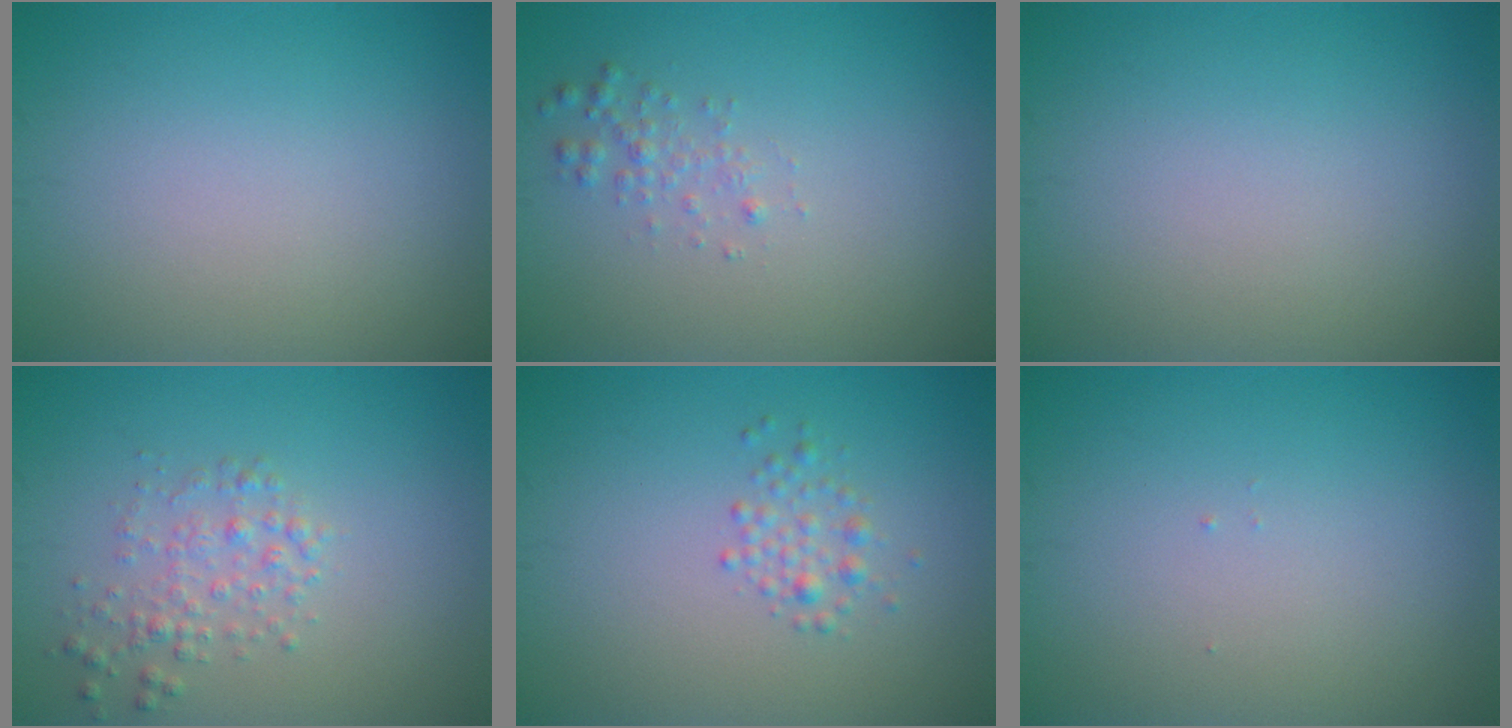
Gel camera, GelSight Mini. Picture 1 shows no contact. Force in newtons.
{"total": 1.3, "press": 1.3, "slide": 0.0}
{"total": 0.0}
{"total": 2.1, "press": 2.1, "slide": 0.1}
{"total": 2.2, "press": 2.2, "slide": 0.0}
{"total": 0.0}